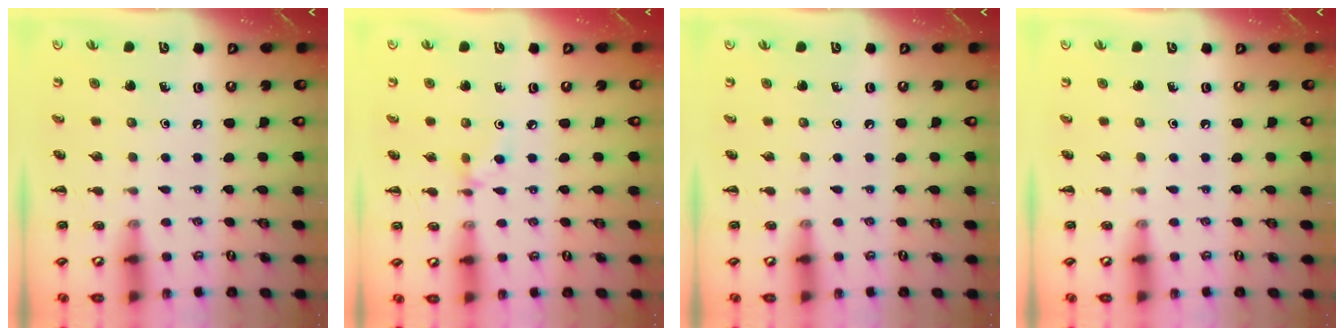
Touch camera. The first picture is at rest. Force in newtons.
{"total": 4.3, "press": 4.0, "slide": 1.5}
{"total": 0.0}
{"total": 0.0}